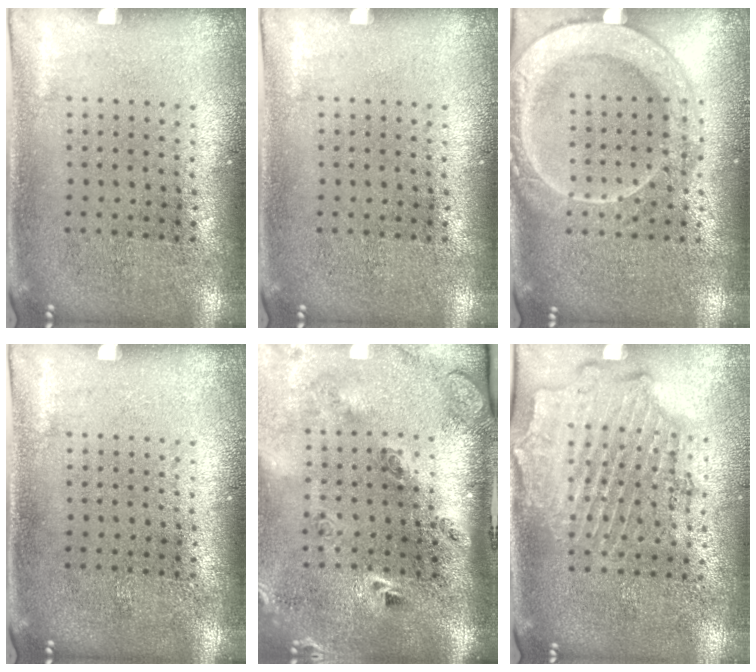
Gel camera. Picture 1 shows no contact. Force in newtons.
{"total": 0.0}
{"total": 2.0, "press": 2.0, "slide": 0.2}
{"total": 0.0}
{"total": 3.0, "press": 1.9, "slide": 2.2}
{"total": 1.8, "press": 1.7, "slide": 0.8}